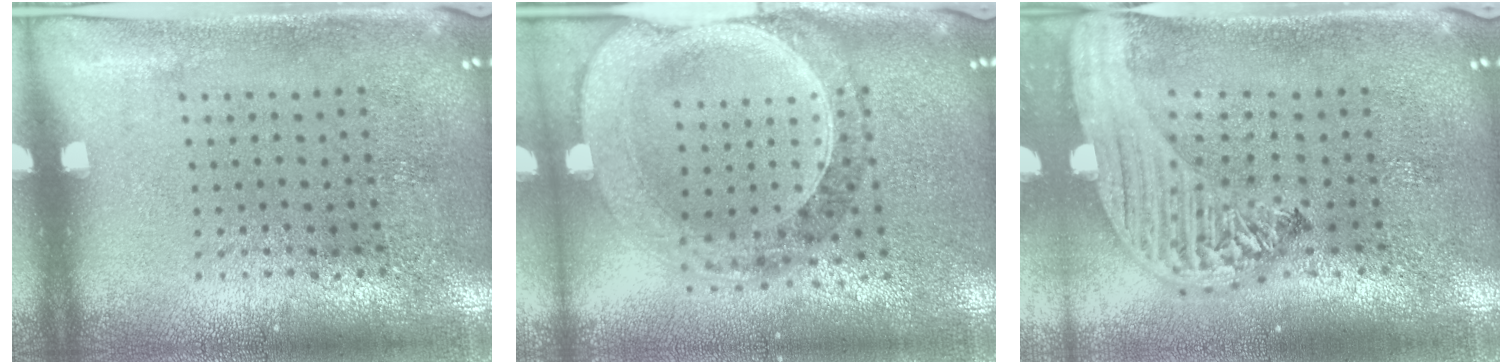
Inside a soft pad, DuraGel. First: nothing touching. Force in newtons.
{"total": 1.5, "press": 1.5, "slide": 0.3}
{"total": 3.2, "press": 2.6, "slide": 1.9}